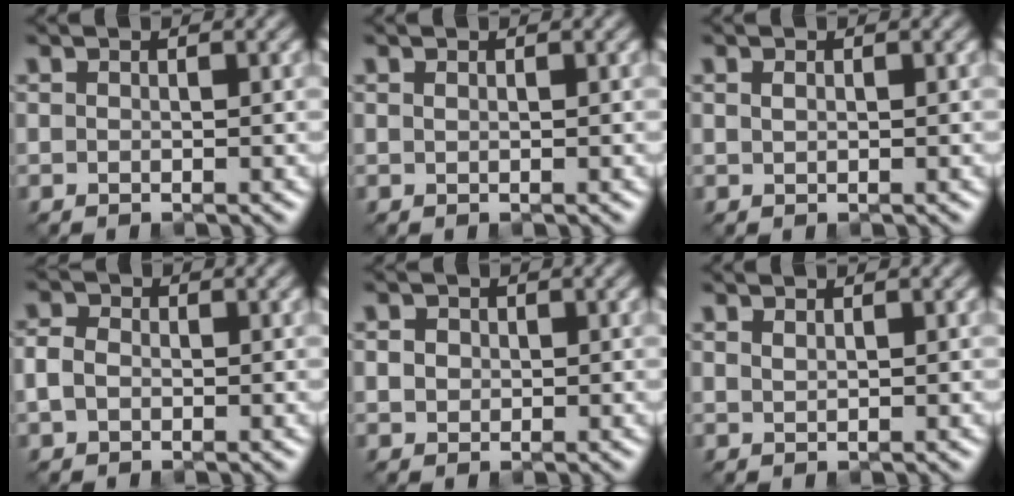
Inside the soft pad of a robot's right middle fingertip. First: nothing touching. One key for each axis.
{"total": 0.0}
{"total": 0.5, "fx": 0.2, "fy": 0.3, "fz": 0.4, "tx": -0.009, "ty": 0.001, "tz": 0.005}
{"total": 2.1, "fx": -0.3, "fy": 1.7, "fz": 1.3, "tx": -0.027, "ty": 0.001, "tz": -0.011}
{"total": 1.3, "fx": 0.1, "fy": 1.2, "fz": 0.5, "tx": -0.007, "ty": -0.002, "tz": 0.001}
{"total": 0.6, "fx": 0.5, "fy": 0.2, "fz": 0.3, "tx": -0.008, "ty": 0.000, "tz": 0.011}